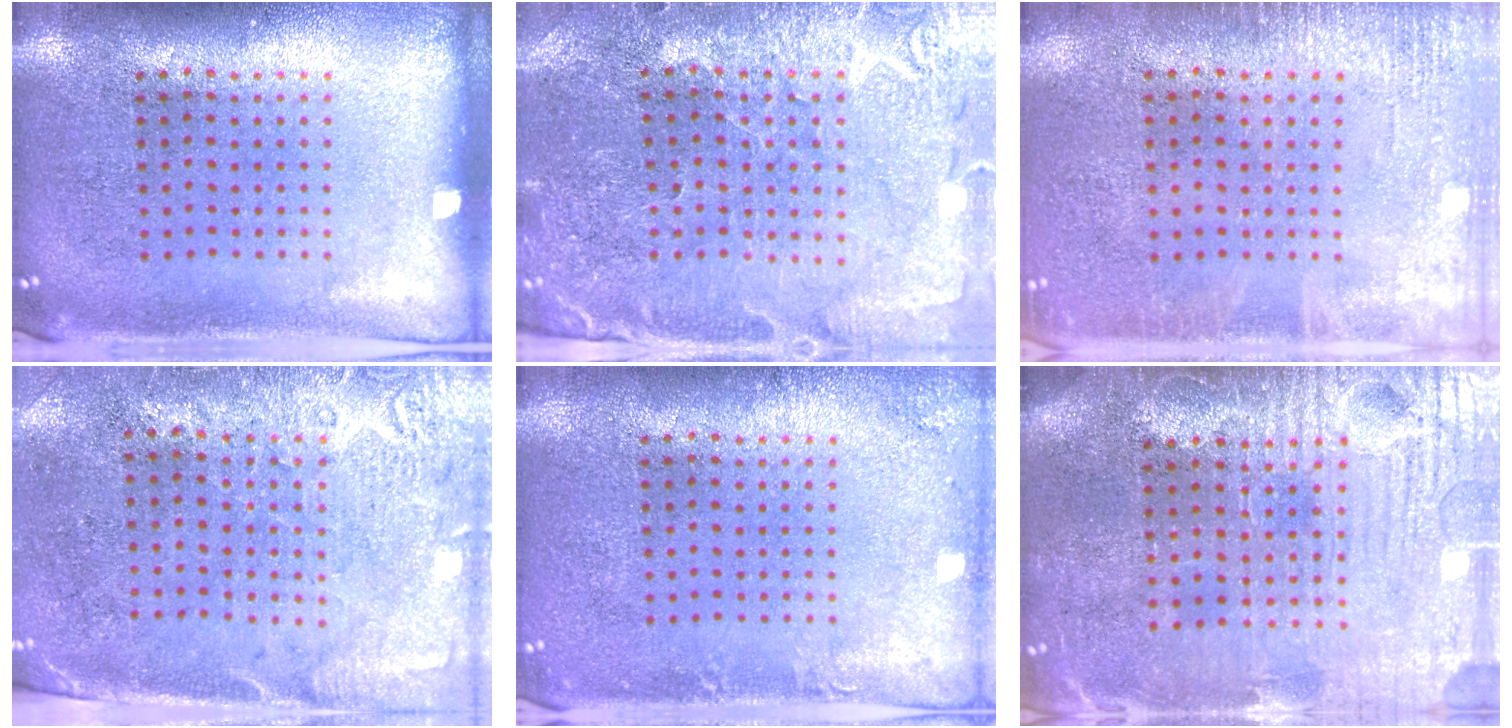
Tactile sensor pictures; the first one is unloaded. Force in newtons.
{"total": 1.3, "press": 1.2, "slide": 0.2}
{"total": 1.9, "press": 1.9, "slide": 0.2}
{"total": 2.8, "press": 2.4, "slide": 1.4}
{"total": 1.3, "press": 1.3, "slide": 0.0}
{"total": 4.0, "press": 3.6, "slide": 1.6}